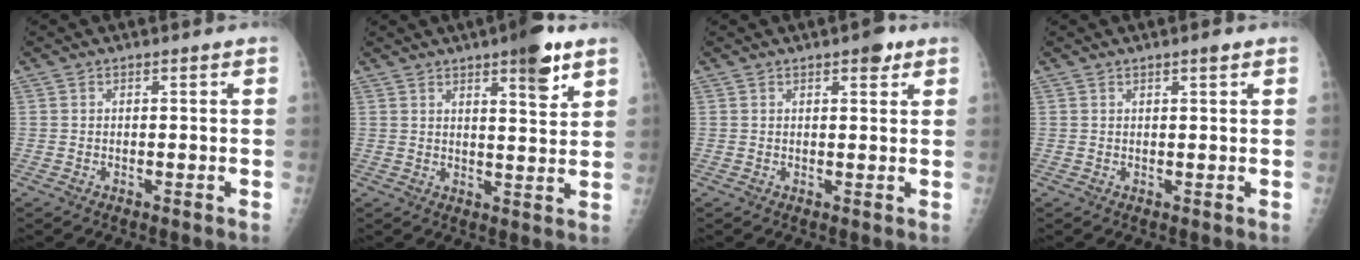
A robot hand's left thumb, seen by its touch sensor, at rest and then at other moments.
{"total": 8.2, "force": [4.9, 1.8, 6.3], "torque": [-0.078, -0.026, 0.068]}
{"total": 3.1, "force": [1.9, 1.1, 2.1], "torque": [-0.021, -0.006, 0.023]}
{"total": 1.6, "force": [1.0, 0.2, 1.2], "torque": [-0.017, -0.004, 0.015]}